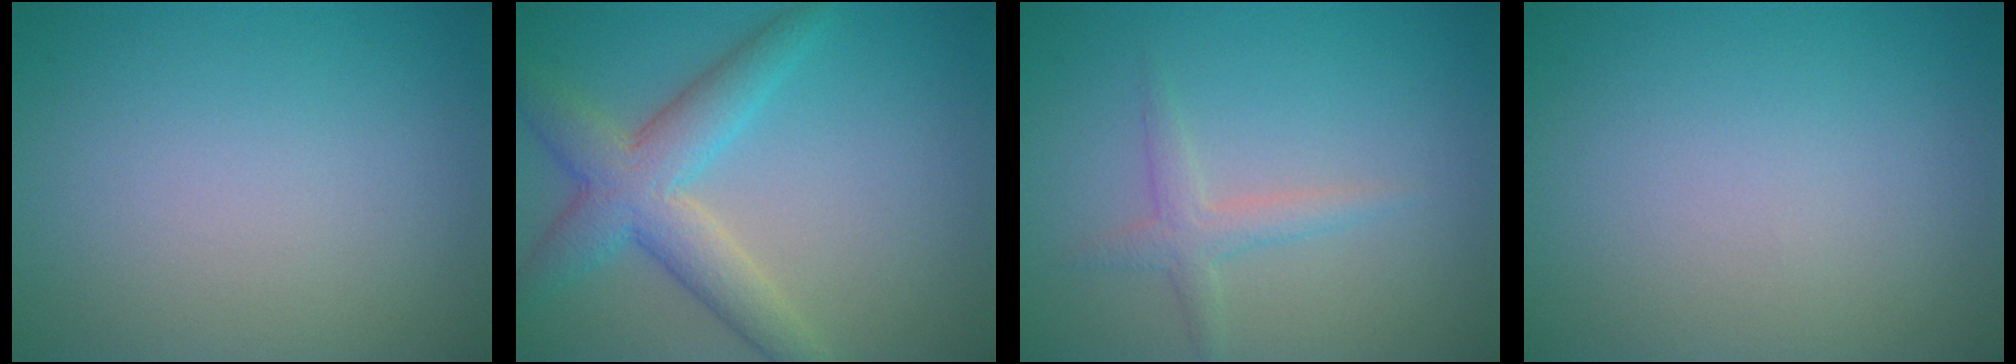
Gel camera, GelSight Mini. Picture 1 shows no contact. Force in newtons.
{"total": 5.6, "press": 5.6, "slide": 0.1}
{"total": 1.9, "press": 1.9, "slide": 0.0}
{"total": 0.0}